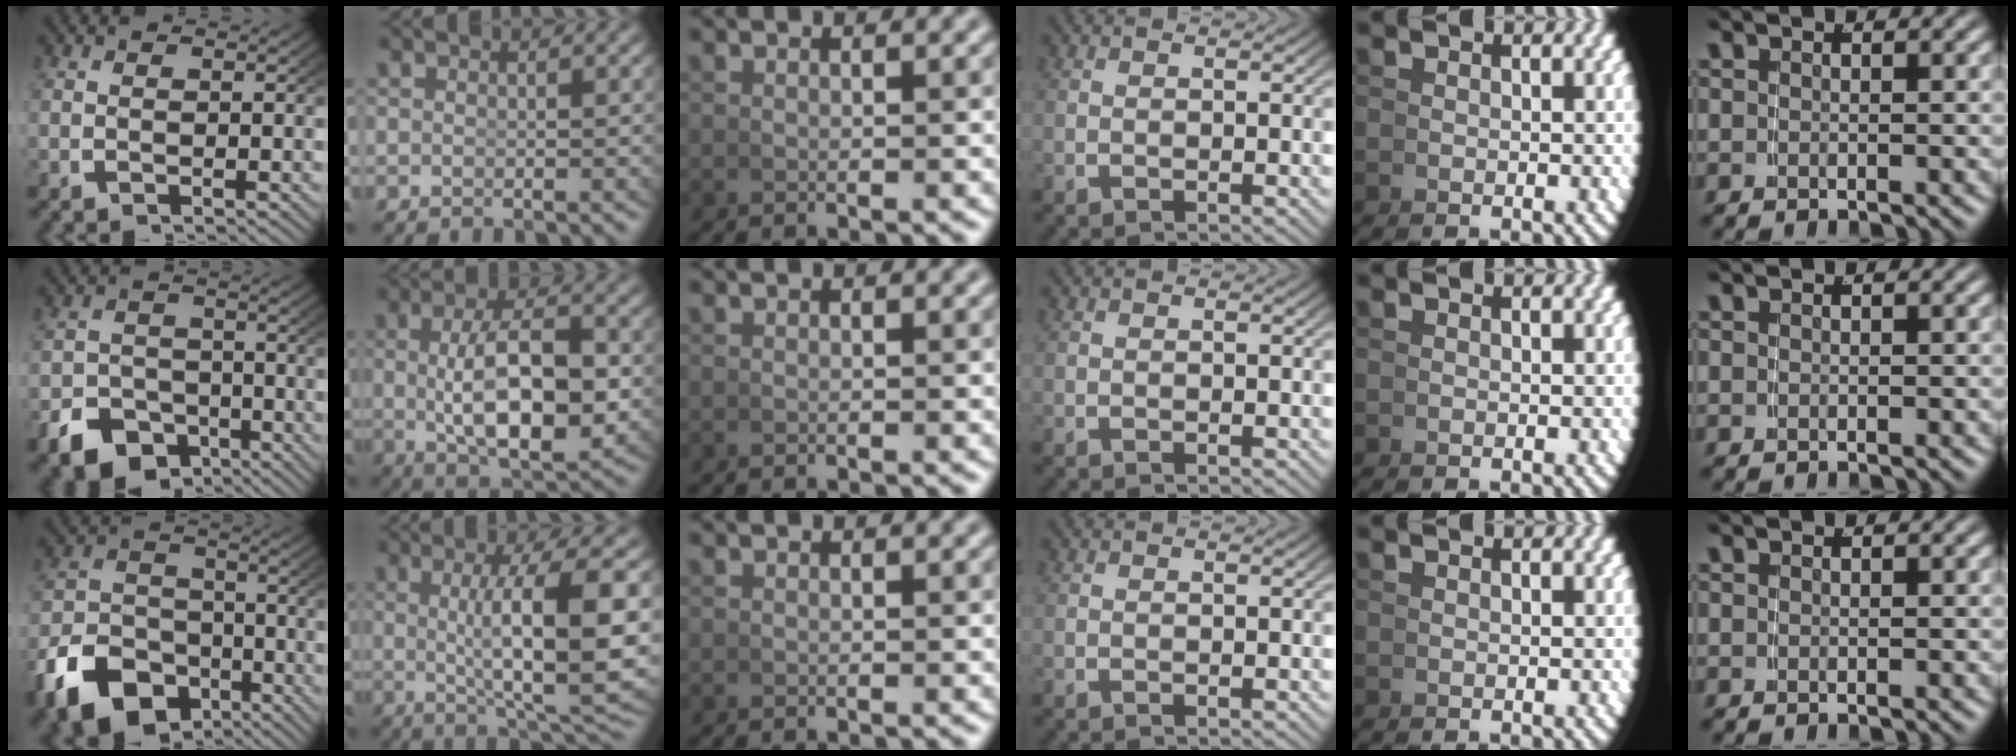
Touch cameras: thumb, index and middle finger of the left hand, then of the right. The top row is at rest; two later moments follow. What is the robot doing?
{"motion": "grasp_and_lifting", "object": "coin"}